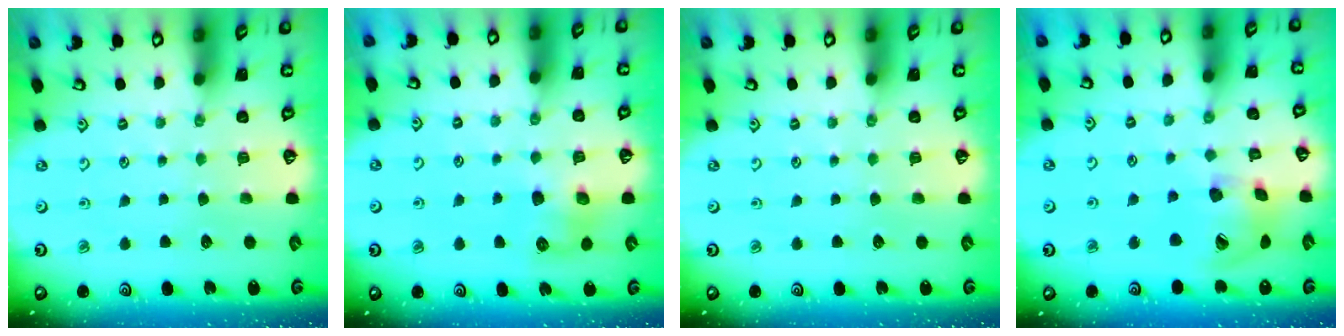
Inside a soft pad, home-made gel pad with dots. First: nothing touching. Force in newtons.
{"total": 8.1, "press": 8.1, "slide": 0.4}
{"total": 0.0}
{"total": 17.3, "press": 17.2, "slide": 2.6}